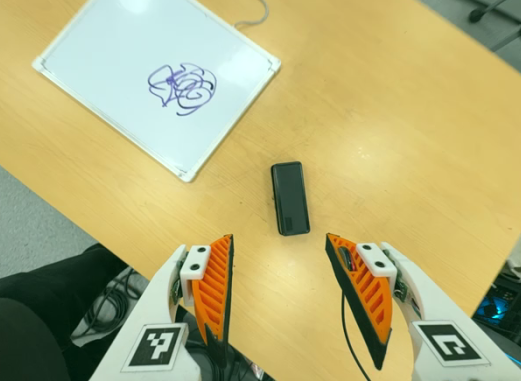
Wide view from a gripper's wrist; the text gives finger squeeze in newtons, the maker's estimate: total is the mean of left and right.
{"total": 0.0}